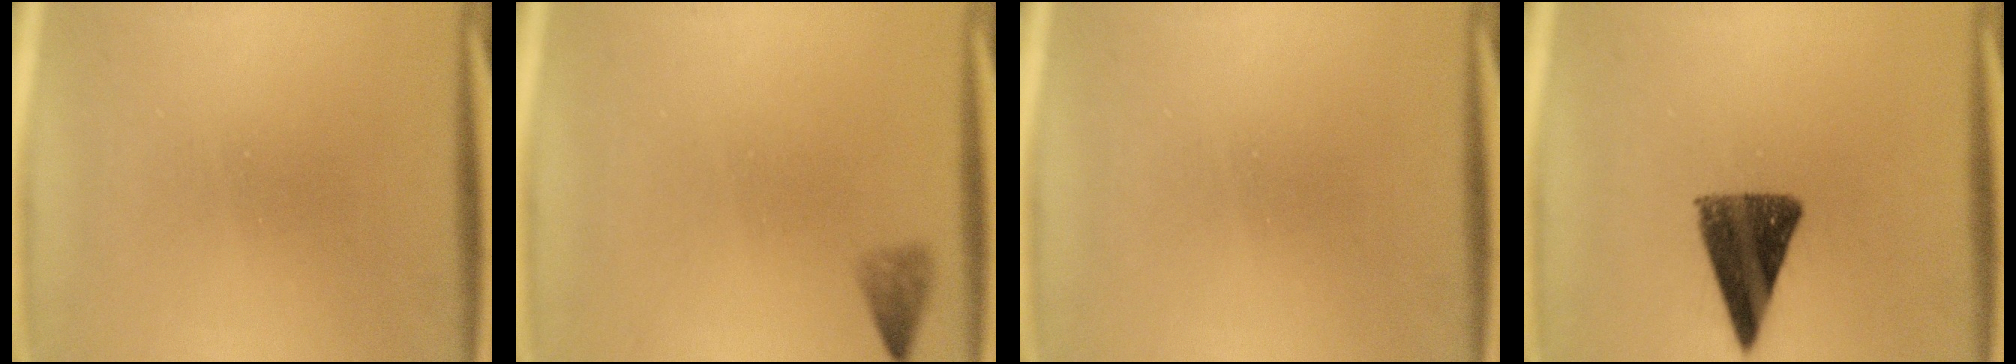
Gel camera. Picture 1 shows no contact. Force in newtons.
{"total": 2.1}
{"total": 0.0}
{"total": 11.1}